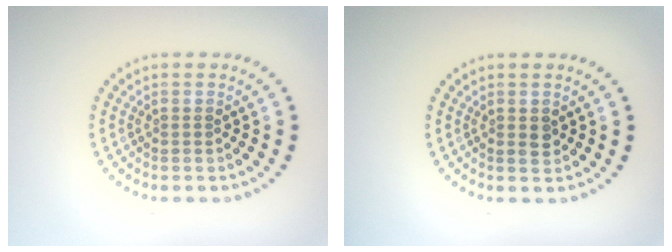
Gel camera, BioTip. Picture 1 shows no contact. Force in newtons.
{"total": 1.2, "press": 1.2, "slide": 0.0}